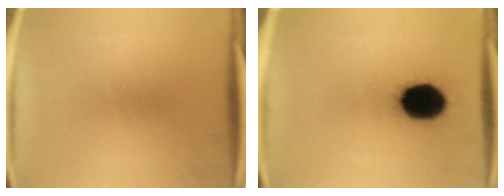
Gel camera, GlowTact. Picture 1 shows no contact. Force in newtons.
{"total": 17.4}